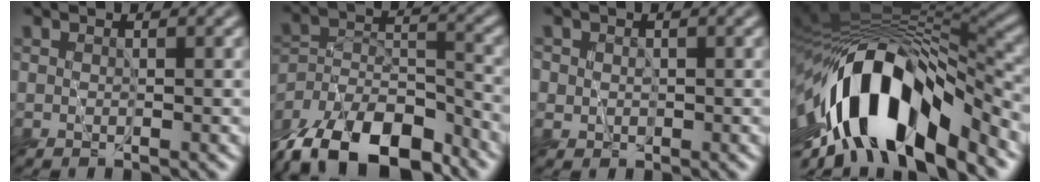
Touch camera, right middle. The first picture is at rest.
{"total": 12.2, "force": [-9.5, 5.2, 5.6], "torque": [-0.111, 0.006, -0.168]}
{"total": 1.7, "force": [0.4, 1.6, 0.3], "torque": [-0.005, 0.005, 0.004]}
{"total": 13.2, "force": [-6.3, 5.5, 10.2], "torque": [-0.173, 0.008, -0.108]}